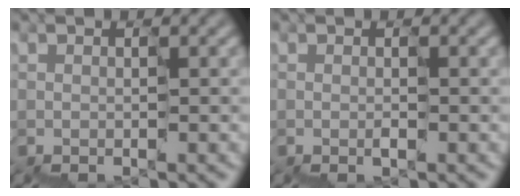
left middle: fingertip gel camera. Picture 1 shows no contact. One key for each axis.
{"total": 0.5, "fx": -0.1, "fy": -0.2, "fz": -0.5, "tx": 0.003, "ty": 0.004, "tz": 0.000}